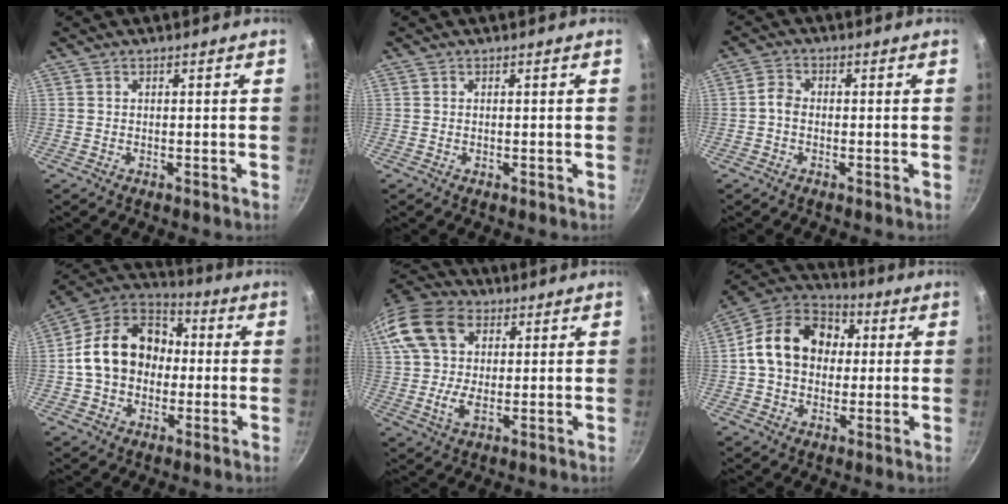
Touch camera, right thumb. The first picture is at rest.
{"total": 0.0}
{"total": 2.6, "force": [-0.7, 2.0, 1.6], "torque": [-0.031, 0.016, -0.022]}
{"total": 17.6, "force": [-0.1, 13.7, 11.0], "torque": [-0.155, 0.042, -0.016]}
{"total": 17.2, "force": [5.2, 11.8, 11.4], "torque": [-0.234, 0.015, 0.081]}
{"total": 16.4, "force": [1.9, 12.8, 10.1], "torque": [-0.142, 0.030, 0.015]}